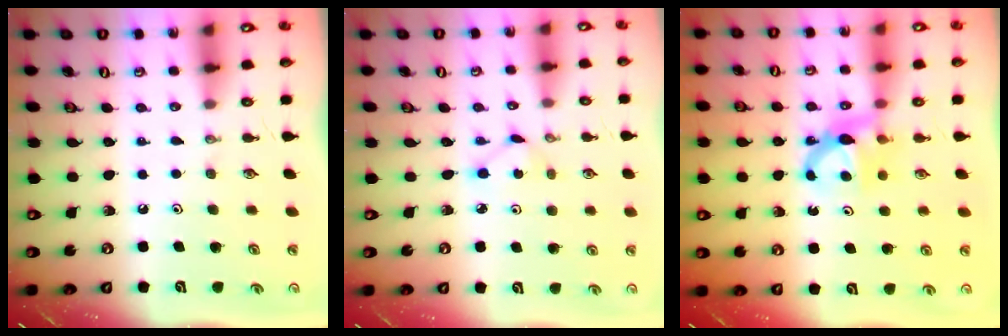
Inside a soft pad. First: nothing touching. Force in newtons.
{"total": 3.2, "press": 3.2, "slide": 0.3}
{"total": 7.3, "press": 7.3, "slide": 0.3}